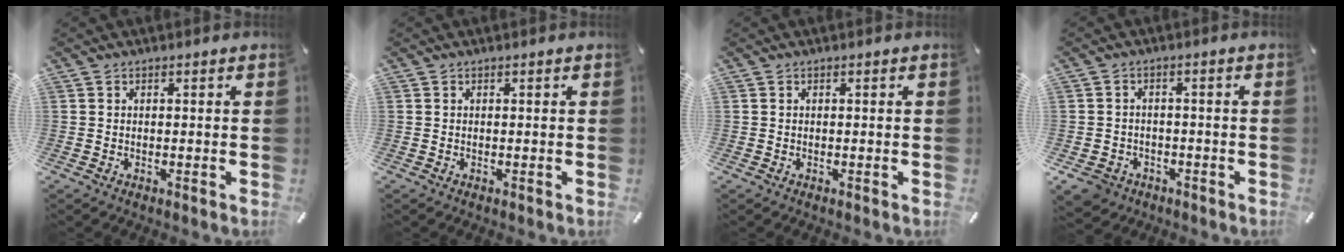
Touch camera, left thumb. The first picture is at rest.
{"total": 0.0}
{"total": 0.0}
{"total": 4.7, "force": [-2.7, 3.6, 1.3], "torque": [-0.040, 0.011, -0.053]}